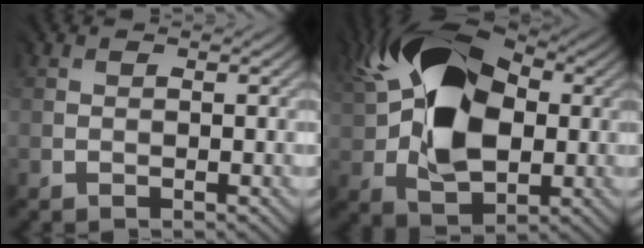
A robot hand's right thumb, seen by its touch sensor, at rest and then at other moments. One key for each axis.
{"total": 15.5, "fx": 2.8, "fy": 10.1, "fz": 11.4, "tx": -0.219, "ty": 0.026, "tz": 0.036}